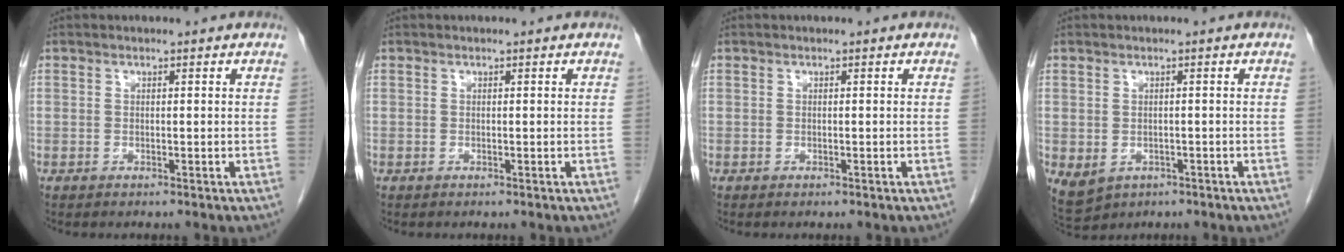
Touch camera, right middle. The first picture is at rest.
{"total": 0.0}
{"total": 0.0}
{"total": 4.7, "force": [-2.0, 3.8, 2.0], "torque": [-0.038, -0.005, -0.016]}